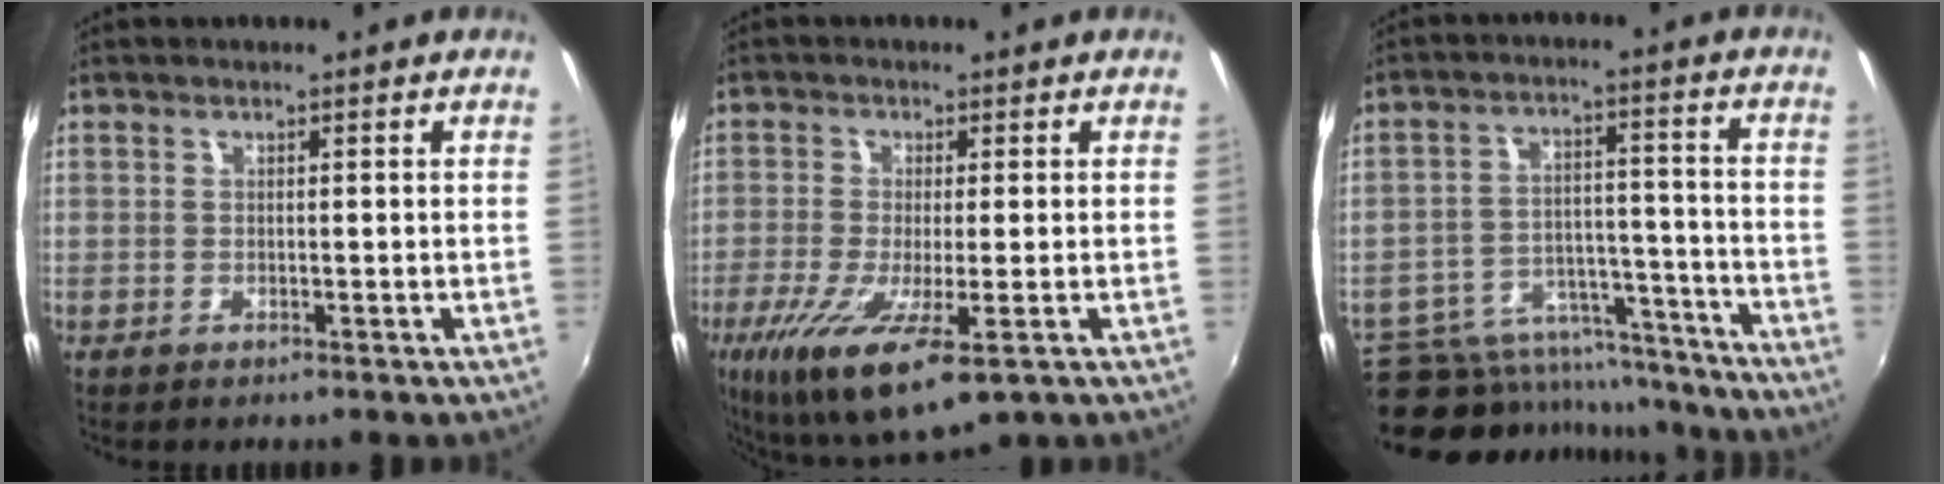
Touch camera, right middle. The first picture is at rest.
{"total": 14.5, "force": [-6.4, 3.8, 12.4], "torque": [-0.260, -0.058, -0.108]}
{"total": 18.9, "force": [-15.4, 8.7, 6.6], "torque": [-0.138, 0.020, -0.200]}